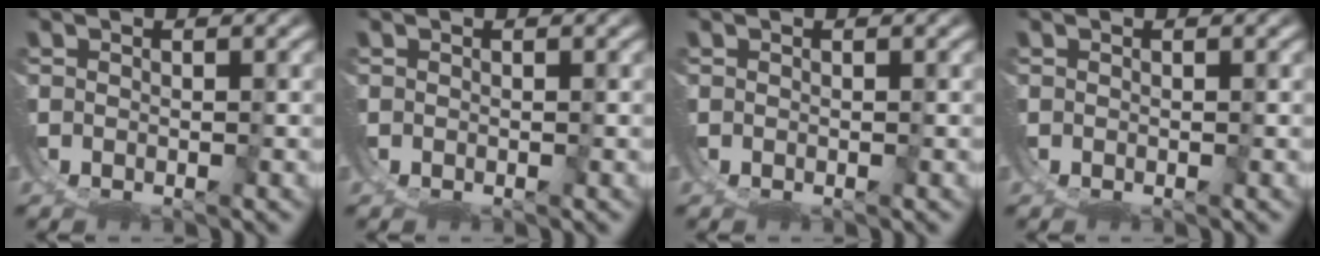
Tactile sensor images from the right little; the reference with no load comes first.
{"total": 0.0}
{"total": 0.0}
{"total": 0.0}